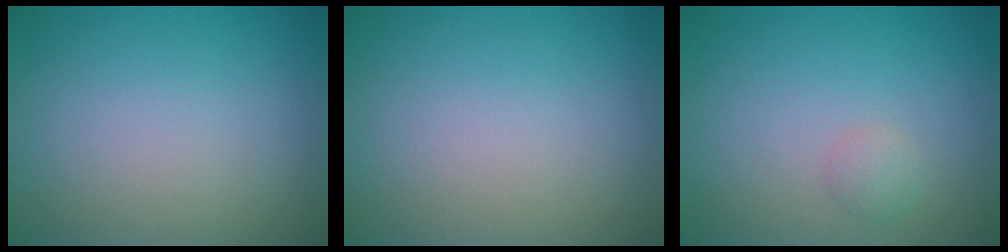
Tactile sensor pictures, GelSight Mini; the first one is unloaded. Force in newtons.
{"total": 0.0}
{"total": 1.1, "press": 1.1, "slide": 0.1}